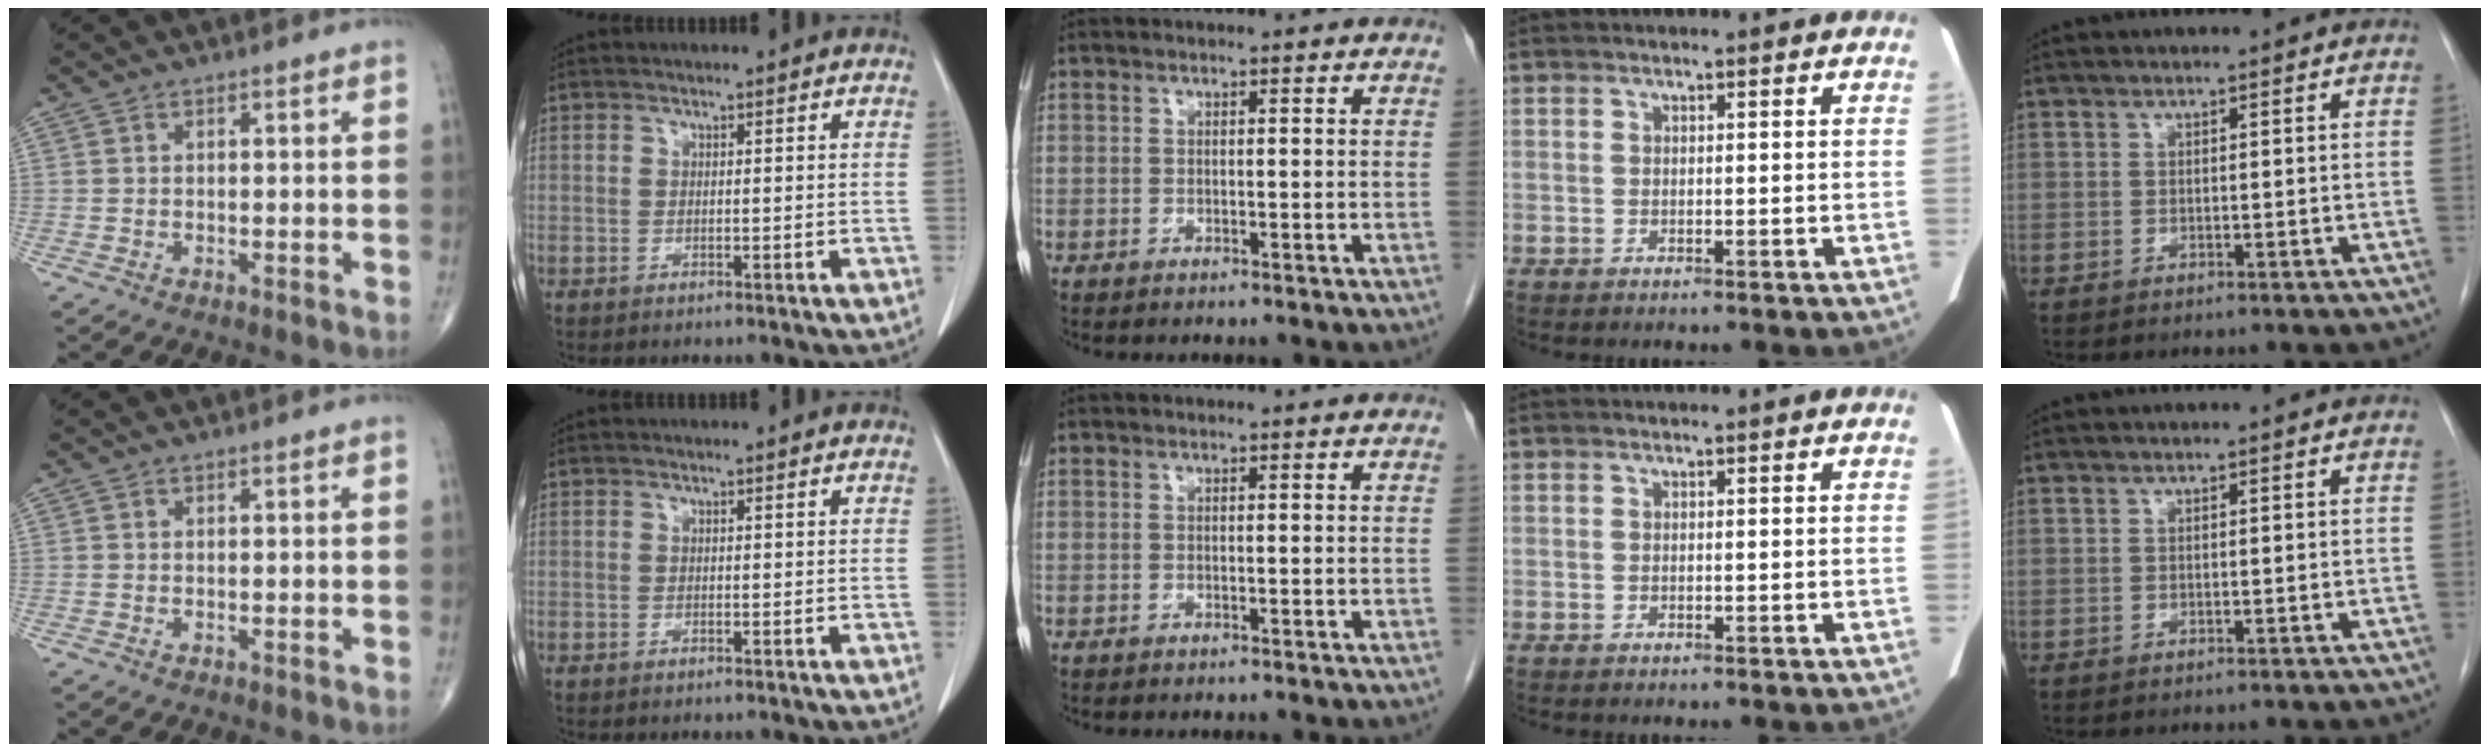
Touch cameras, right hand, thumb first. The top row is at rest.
{}